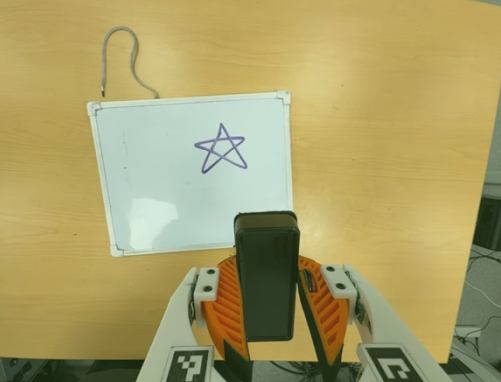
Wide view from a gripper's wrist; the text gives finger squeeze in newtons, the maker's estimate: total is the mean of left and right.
{"total": 7.9, "left": 7.4, "right": 8.4}